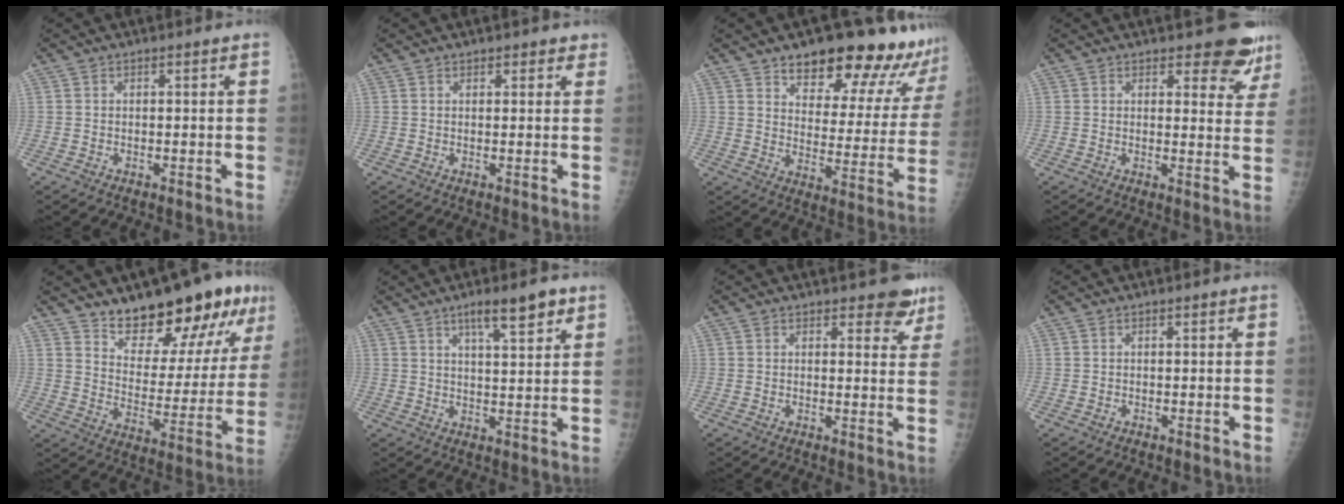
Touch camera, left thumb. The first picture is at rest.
{"total": 1.8, "force": [1.3, 1.1, 0.4], "torque": [0.016, -0.005, 0.010]}
{"total": 20.6, "force": [17.2, 6.9, 9.2], "torque": [-0.072, -0.109, 0.222]}
{"total": 7.7, "force": [6.4, 3.1, 3.0], "torque": [0.004, -0.042, 0.062]}
{"total": 19.4, "force": [13.5, 7.2, 12.0], "torque": [-0.125, -0.086, 0.211]}
{"total": 7.7, "force": [4.8, 1.7, 5.7], "torque": [-0.081, -0.022, 0.076]}
{"total": 4.6, "force": [3.6, 2.3, 1.7], "torque": [0.011, -0.023, 0.035]}
{"total": 0.0}